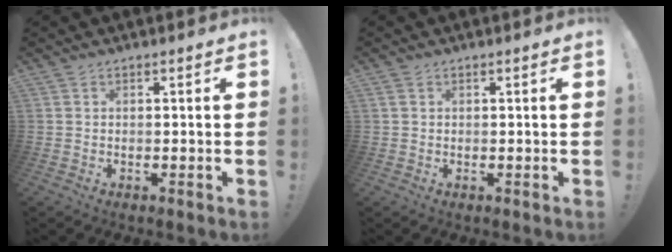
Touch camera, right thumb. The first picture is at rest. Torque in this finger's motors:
{"motor_torque": [0.01, -0.11, -0.15, 0.19, 0.08]}